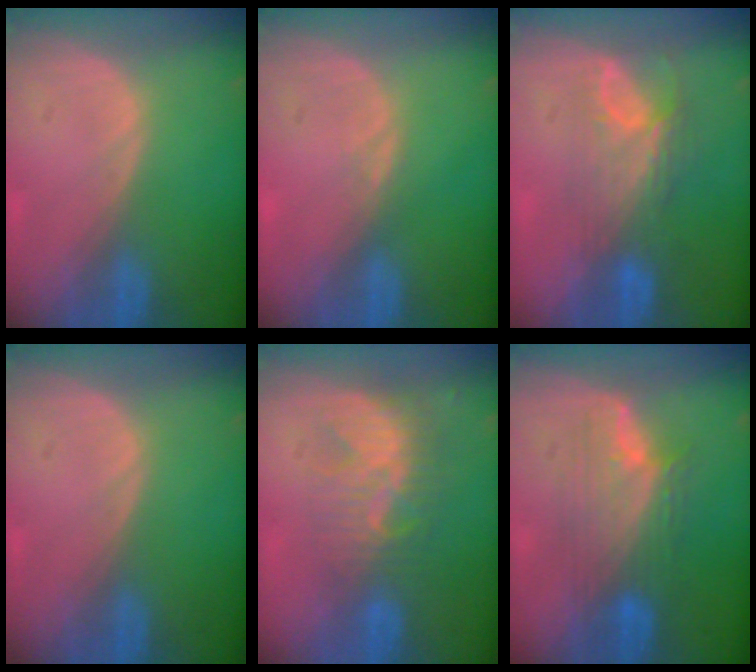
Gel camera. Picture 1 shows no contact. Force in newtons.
{"total": 0.5, "press": 0.5, "slide": 0.1}
{"total": 7.8, "press": 6.8, "slide": 3.9}
{"total": 0.0}
{"total": 8.9, "press": 7.6, "slide": 4.6}
{"total": 7.6, "press": 7.4, "slide": 1.5}